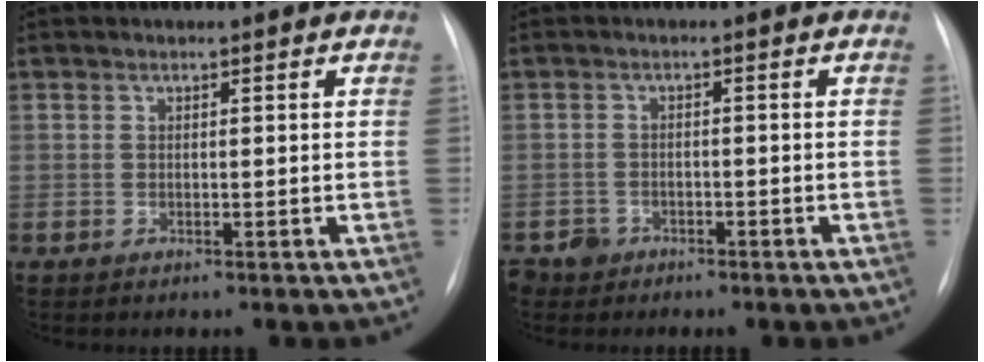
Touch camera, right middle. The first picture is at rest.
{"total": 3.0, "force": [-2.1, 2.1, -0.3], "torque": [0.004, 0.007, -0.037]}